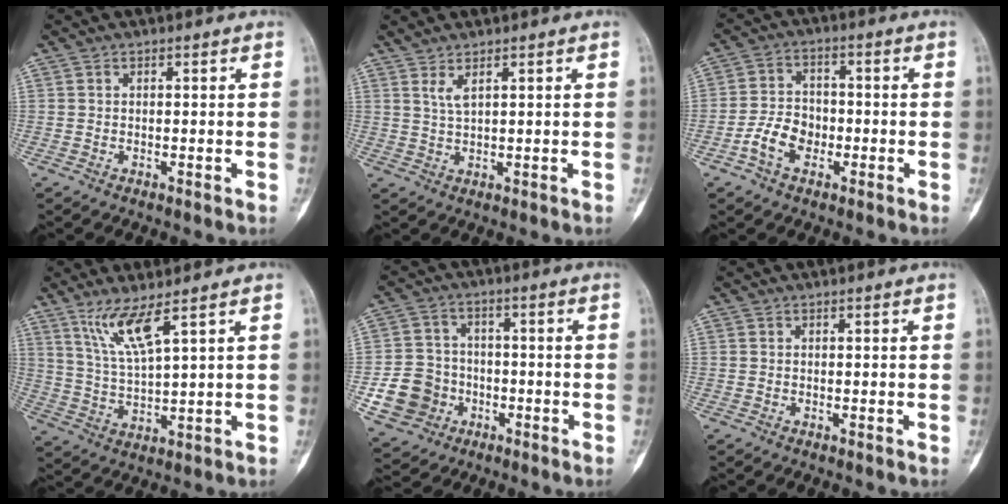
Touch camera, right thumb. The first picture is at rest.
{"total": 2.4, "force": [1.5, 0.3, 1.9], "torque": [-0.045, -0.008, 0.036]}
{"total": 6.8, "force": [-2.7, 4.8, 4.0], "torque": [-0.062, 0.022, -0.055]}
{"total": 7.5, "force": [4.7, 0.4, 5.9], "torque": [-0.129, -0.034, 0.105]}
{"total": 10.1, "force": [-3.0, 9.1, 3.2], "torque": [-0.042, 0.023, -0.047]}
{"total": 0.0}